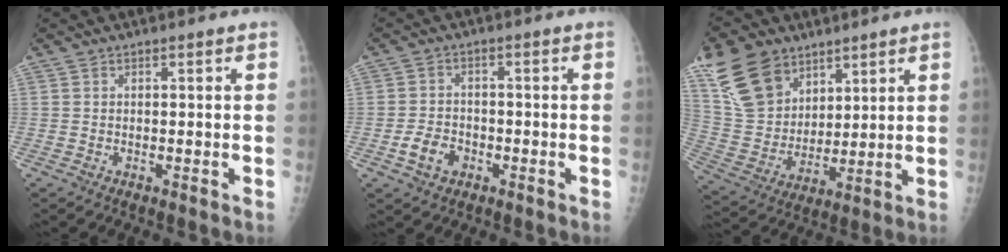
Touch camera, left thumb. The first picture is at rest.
{"total": 5.0, "force": [-2.3, 3.7, 2.5], "torque": [-0.033, 0.016, -0.037]}
{"total": 16.6, "force": [10.1, 10.8, 7.6], "torque": [-0.123, -0.032, 0.205]}